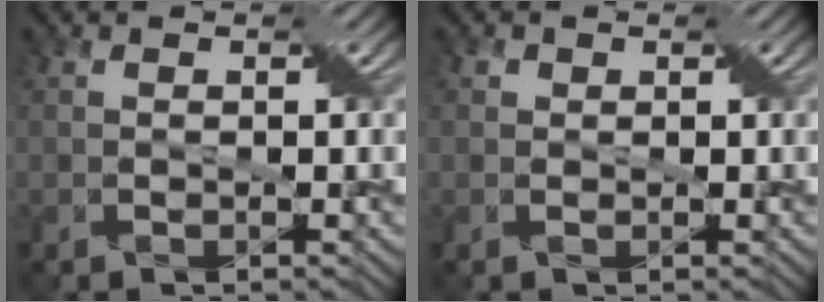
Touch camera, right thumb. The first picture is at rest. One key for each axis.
{"total": 0.8, "fx": 0.4, "fy": 0.7, "fz": 0.1, "tx": 0.001, "ty": -0.002, "tz": 0.007}